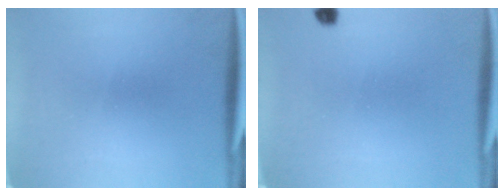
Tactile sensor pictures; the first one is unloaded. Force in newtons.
{"total": 1.4}